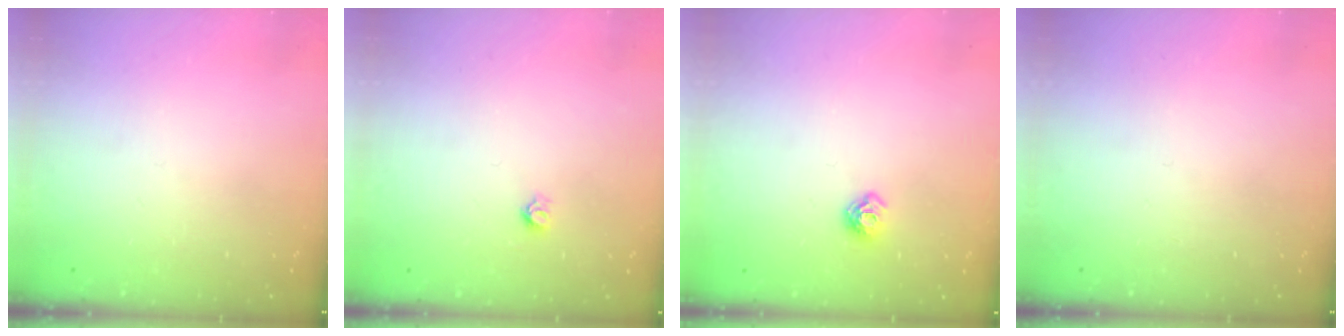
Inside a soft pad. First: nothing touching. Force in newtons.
{"total": 3.6, "press": 3.6, "slide": 0.3}
{"total": 6.8, "press": 6.7, "slide": 1.0}
{"total": 0.0}